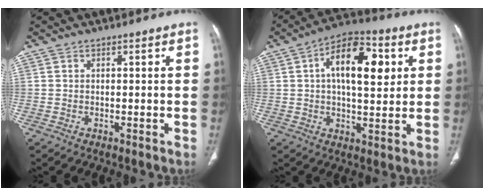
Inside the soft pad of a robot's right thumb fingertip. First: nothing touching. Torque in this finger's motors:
{"motor_torque": [-0.64, 1.35, 0.77, -0.09, 0.12]}